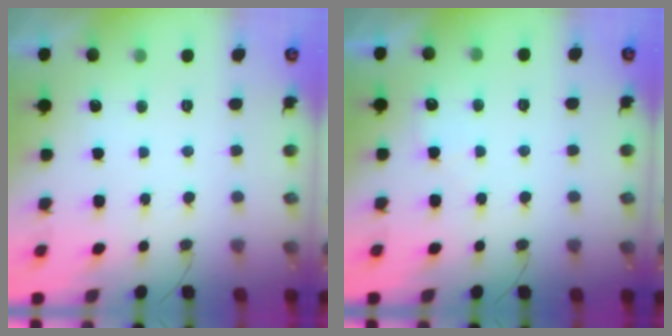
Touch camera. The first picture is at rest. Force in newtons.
{"total": 4.3, "press": 4.3, "slide": 0.6}